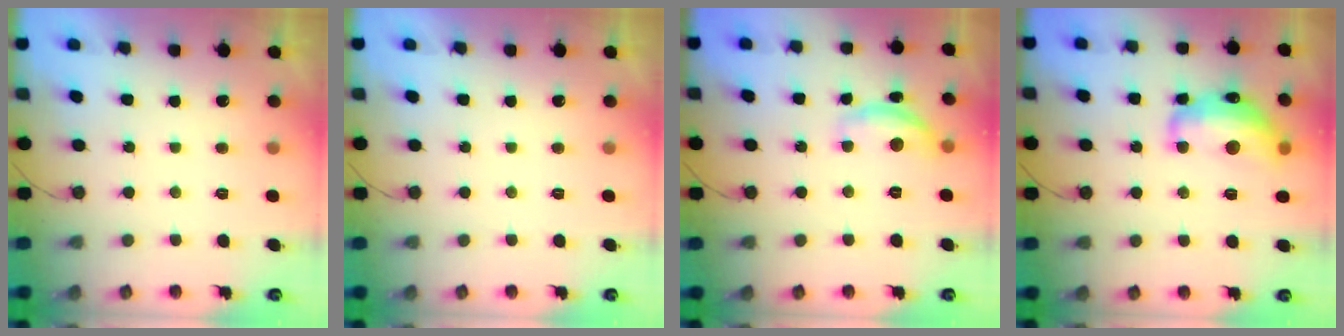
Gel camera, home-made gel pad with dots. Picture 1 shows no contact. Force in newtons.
{"total": 0.0}
{"total": 10.4, "press": 10.4, "slide": 0.6}
{"total": 16.5, "press": 16.5, "slide": 0.7}